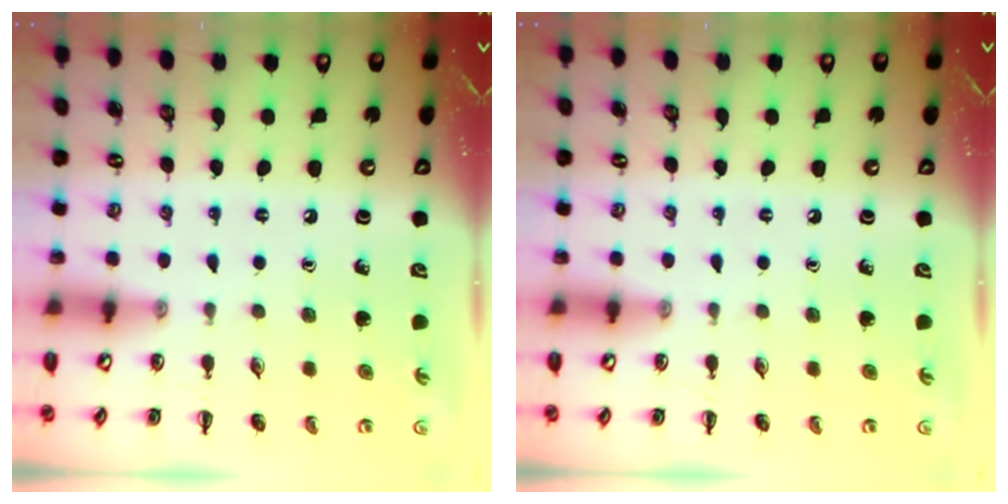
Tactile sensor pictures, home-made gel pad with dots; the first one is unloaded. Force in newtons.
{"total": 0.0}